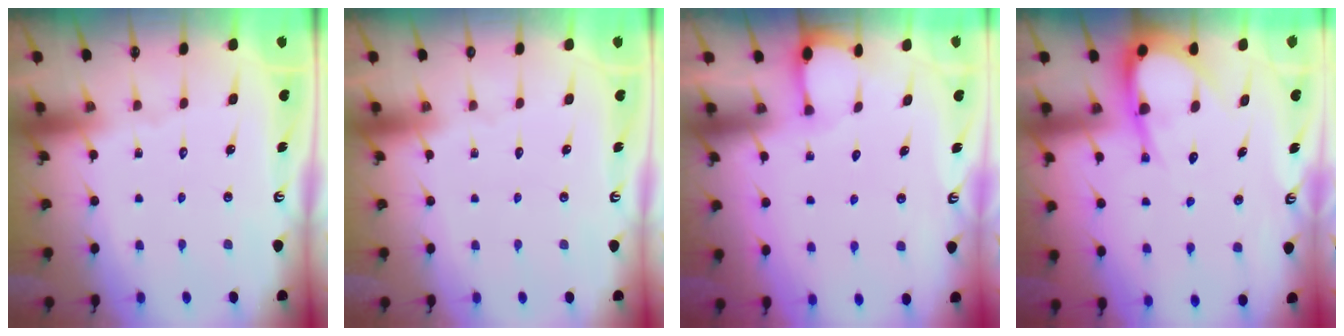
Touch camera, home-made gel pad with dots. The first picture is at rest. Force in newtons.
{"total": 0.0}
{"total": 1.7, "press": 1.7, "slide": 0.2}
{"total": 8.2, "press": 8.2, "slide": 0.8}